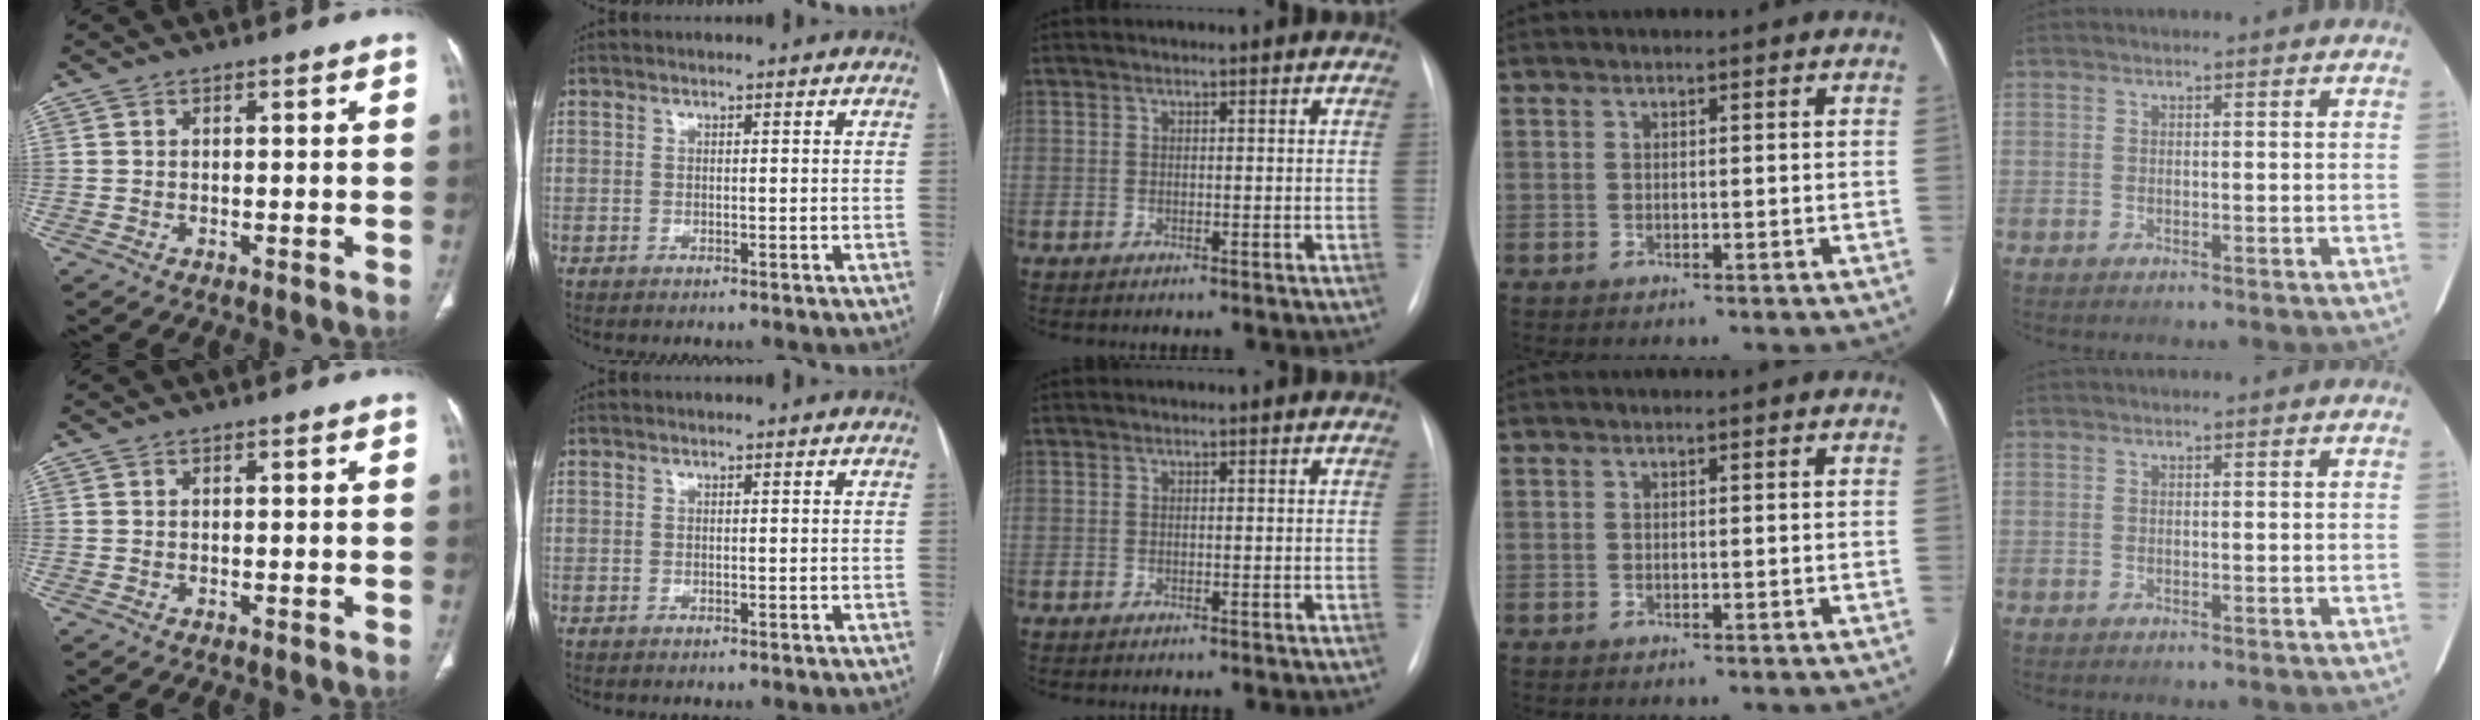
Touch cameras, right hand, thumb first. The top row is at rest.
{}